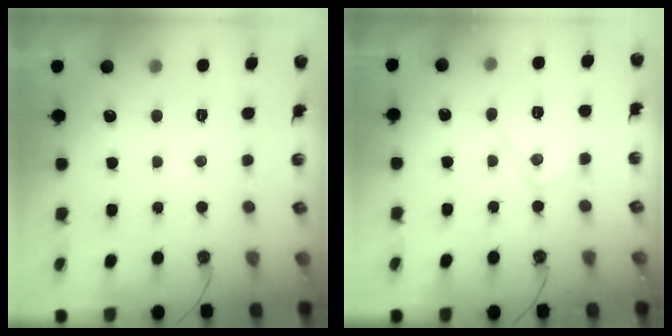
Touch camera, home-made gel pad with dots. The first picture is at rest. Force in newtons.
{"total": 10.1, "press": 10.0, "slide": 0.6}